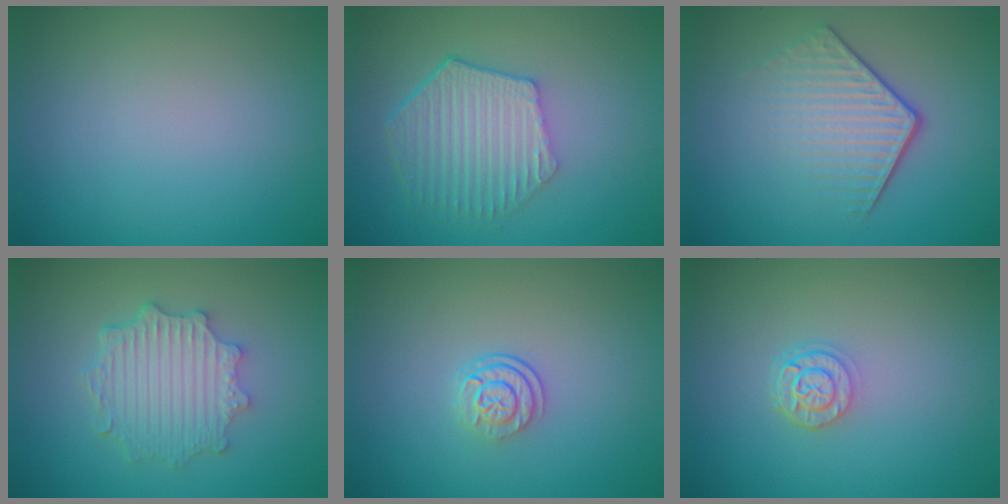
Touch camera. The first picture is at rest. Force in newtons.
{"total": 5.9, "press": 4.5, "slide": 3.9}
{"total": 4.4, "press": 2.9, "slide": 3.3}
{"total": 4.4, "press": 3.6, "slide": 2.6}
{"total": 2.4, "press": 1.8, "slide": 1.7}
{"total": 2.3, "press": 1.9, "slide": 1.4}